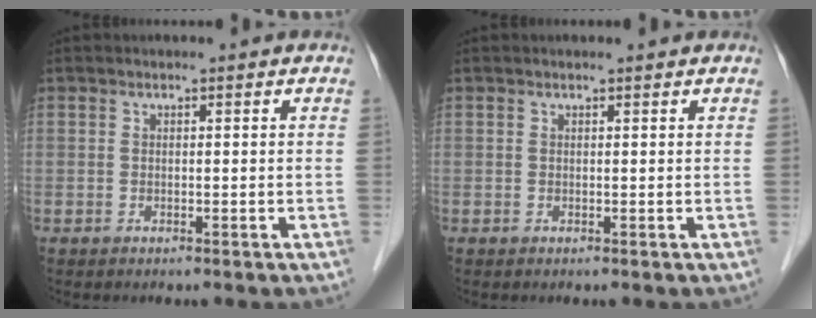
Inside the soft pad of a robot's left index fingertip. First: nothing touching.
{"total": 0.6, "force": [0.5, 0.0, 0.2], "torque": [-0.008, 0.001, 0.008]}